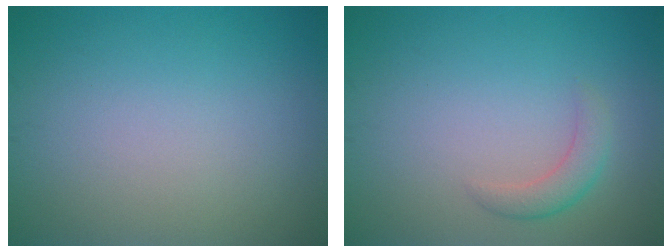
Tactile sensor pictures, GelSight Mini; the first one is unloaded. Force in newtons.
{"total": 2.0, "press": 2.0, "slide": 0.1}